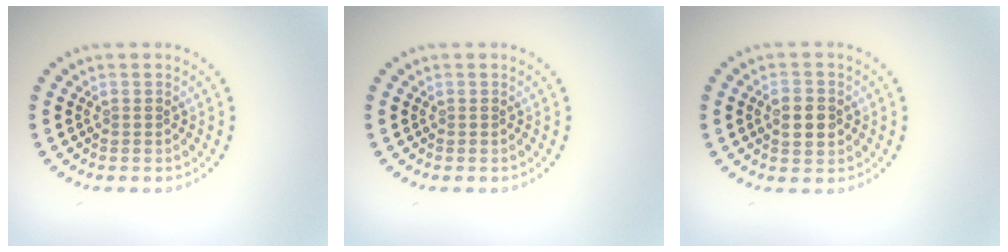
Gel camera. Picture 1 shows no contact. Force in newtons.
{"total": 0.0}
{"total": 2.9, "press": 2.9, "slide": 0.0}